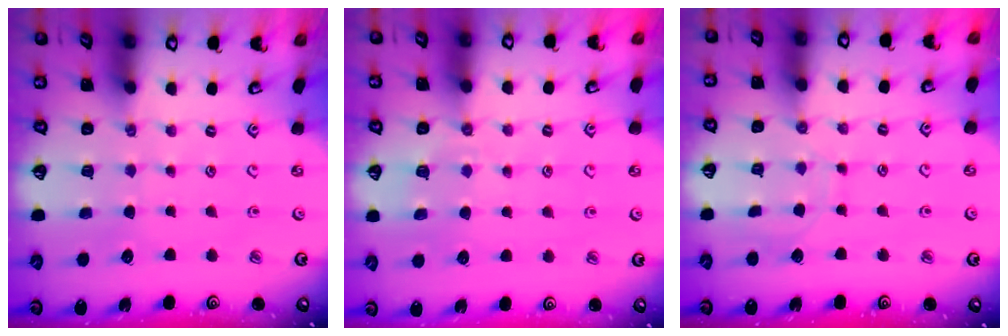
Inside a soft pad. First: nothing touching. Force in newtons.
{"total": 3.0, "press": 2.9, "slide": 0.7}
{"total": 6.1, "press": 6.1, "slide": 0.6}